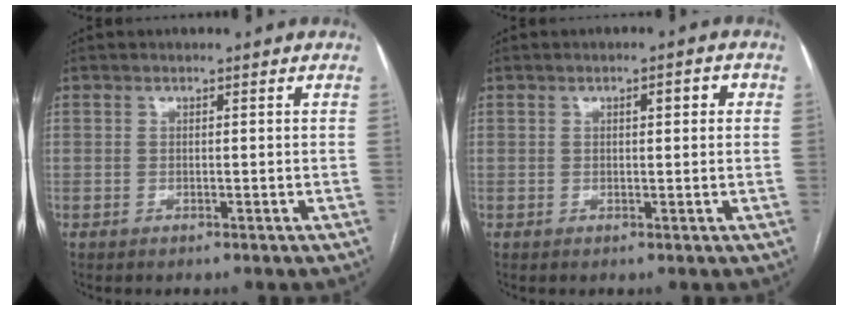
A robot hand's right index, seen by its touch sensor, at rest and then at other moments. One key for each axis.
{"total": 2.4, "fx": 0.7, "fy": 0.8, "fz": 2.2, "tx": -0.033, "ty": 0.009, "tz": 0.009}